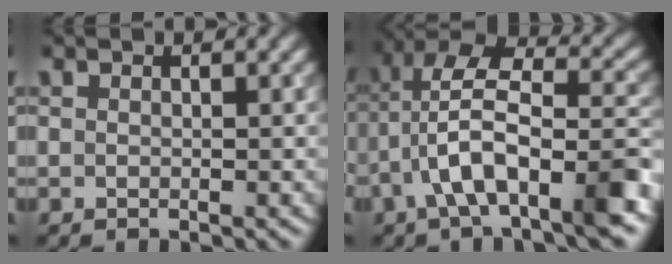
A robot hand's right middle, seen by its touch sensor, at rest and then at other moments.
{"total": 10.4, "force": [-3.4, 4.2, 8.8], "torque": [-0.155, 0.021, -0.060]}